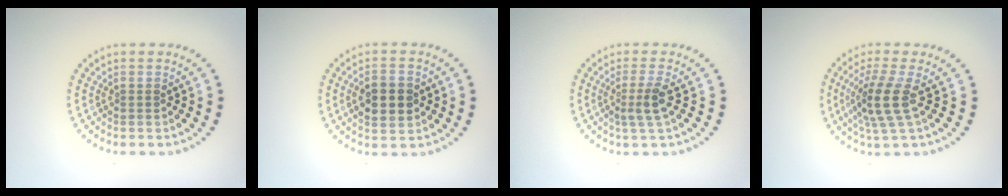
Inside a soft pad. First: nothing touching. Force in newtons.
{"total": 4.5, "press": 4.5, "slide": 0.2}
{"total": 2.5, "press": 1.8, "slide": 1.7}
{"total": 3.9, "press": 3.1, "slide": 2.4}